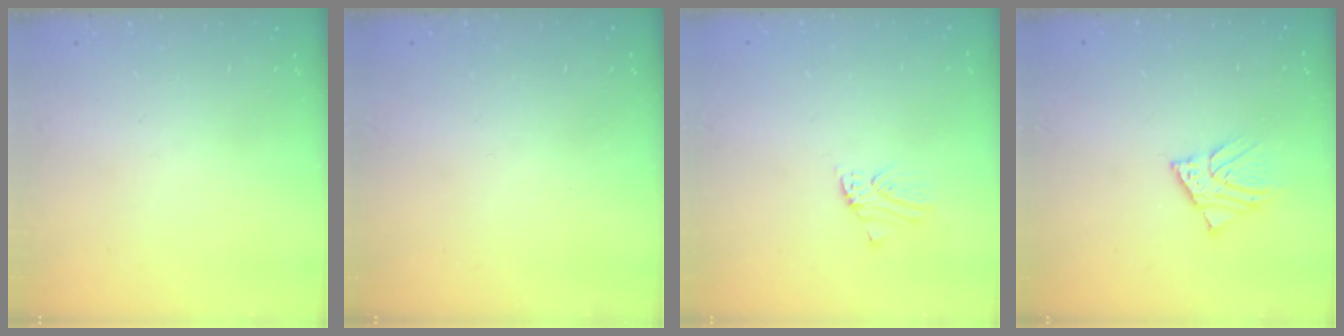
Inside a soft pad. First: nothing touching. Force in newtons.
{"total": 0.7, "press": 0.7, "slide": 0.0}
{"total": 0.7, "press": 0.7, "slide": 0.1}
{"total": 4.6, "press": 4.6, "slide": 0.4}